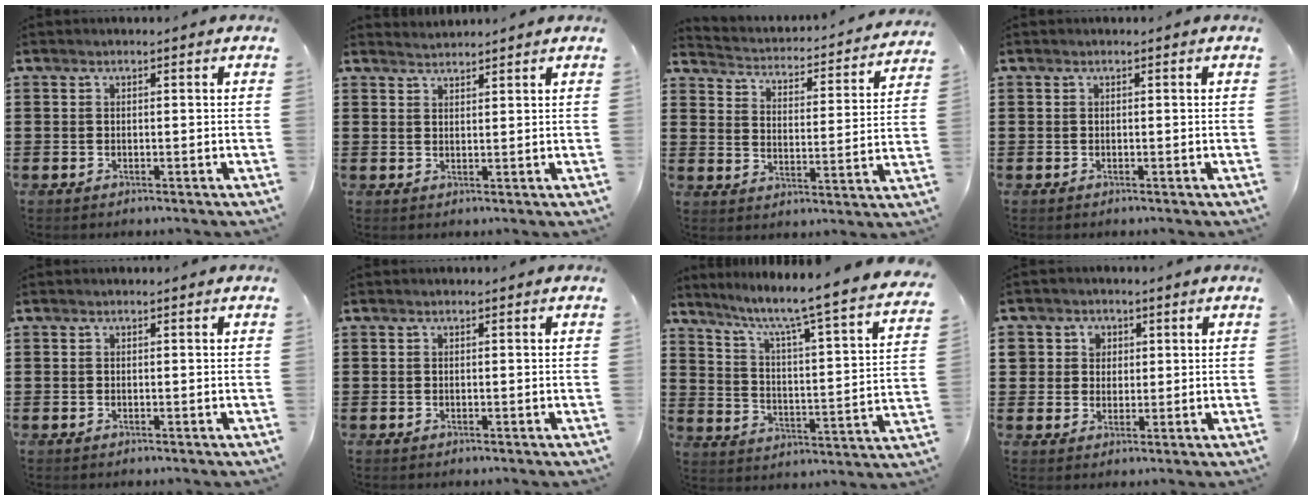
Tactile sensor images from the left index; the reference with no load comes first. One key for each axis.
{"total": 1.6, "fx": 1.6, "fy": -0.1, "fz": -0.1, "tx": -0.001, "ty": 0.003, "tz": 0.032}
{"total": 2.2, "fx": 2.2, "fy": 0.2, "fz": 0.0, "tx": -0.020, "ty": -0.028, "tz": 0.026}
{"total": 0.0}
{"total": 0.0}
{"total": 0.0}
{"total": 5.6, "fx": 4.5, "fy": -0.9, "fz": 3.2, "tx": -0.084, "ty": -0.052, "tz": 0.060}
{"total": 3.2, "fx": 1.0, "fy": 3.0, "fz": -0.1, "tx": -0.017, "ty": 0.013, "tz": 0.015}